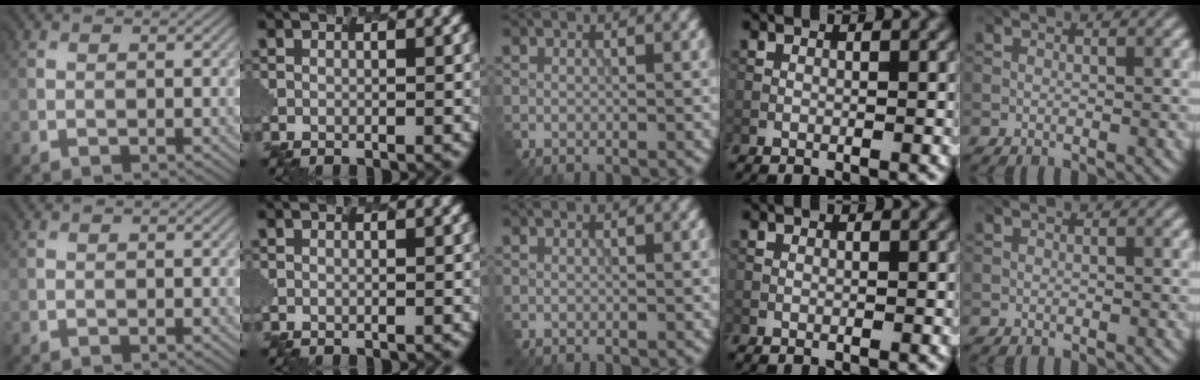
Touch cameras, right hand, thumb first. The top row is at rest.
{}